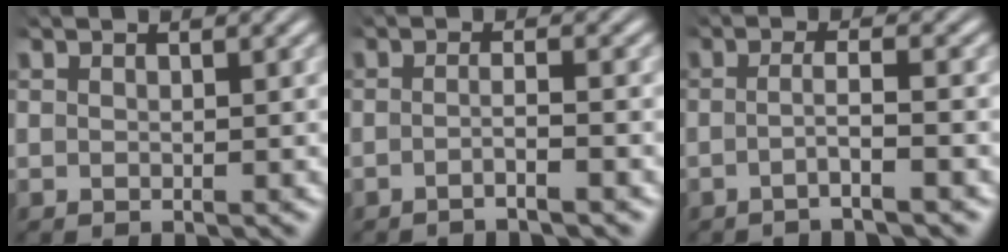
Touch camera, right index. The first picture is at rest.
{"total": 2.0, "force": [-1.6, -0.4, 1.2], "torque": [-0.023, -0.005, -0.030]}
{"total": 2.7, "force": [-1.7, -0.5, 2.0], "torque": [-0.035, -0.005, -0.031]}